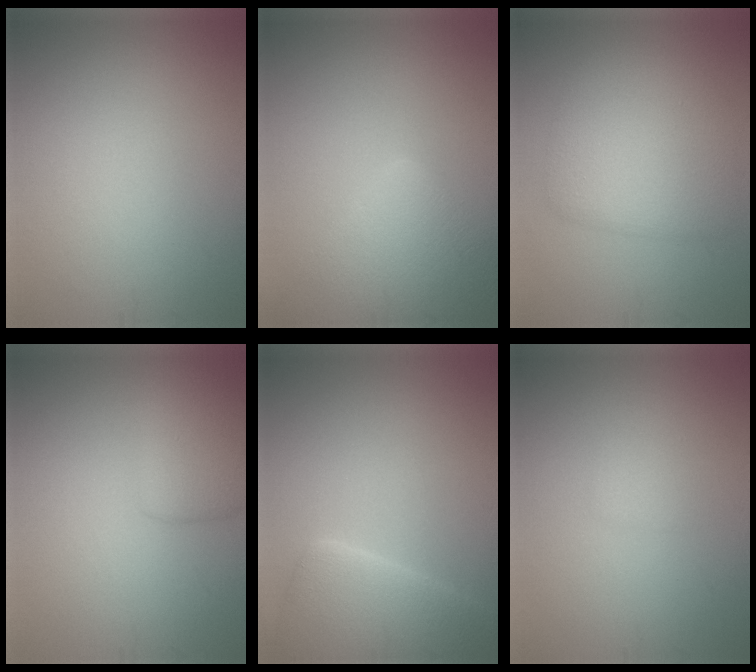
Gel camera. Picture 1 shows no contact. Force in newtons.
{"total": 6.9, "press": 6.9, "slide": 0.5}
{"total": 5.6, "press": 5.6, "slide": 0.3}
{"total": 3.1, "press": 3.1, "slide": 0.2}
{"total": 6.1, "press": 6.1, "slide": 0.6}
{"total": 1.0, "press": 1.0, "slide": 0.1}